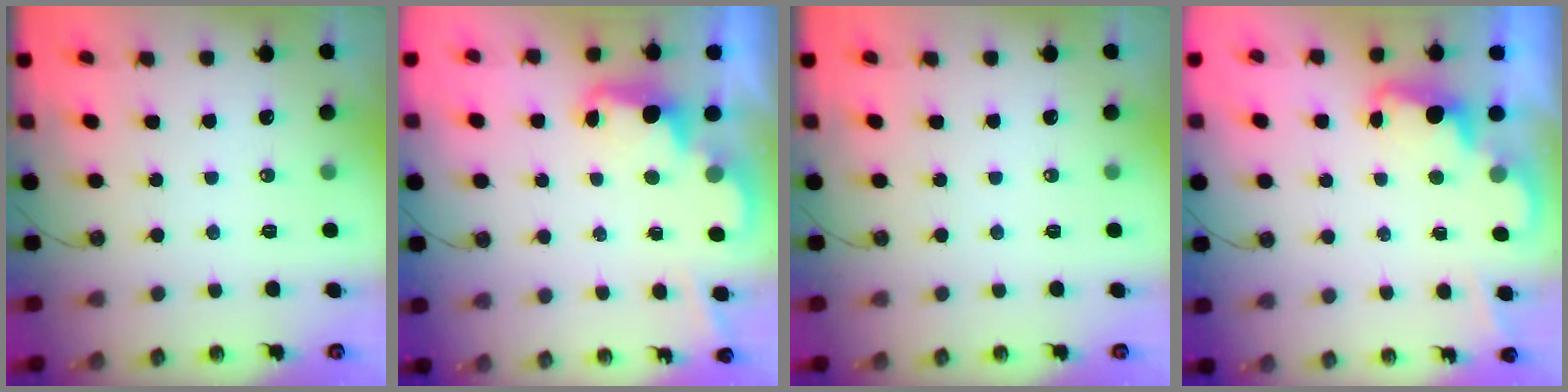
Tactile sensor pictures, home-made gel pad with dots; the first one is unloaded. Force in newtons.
{"total": 2.4, "press": 2.4, "slide": 0.5}
{"total": 0.0}
{"total": 2.4, "press": 2.3, "slide": 0.5}